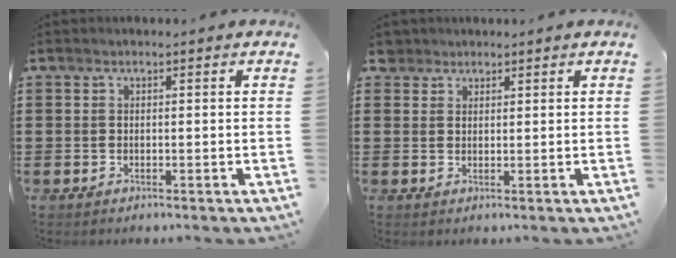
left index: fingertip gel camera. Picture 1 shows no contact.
{"total": 2.2, "force": [1.8, 1.2, 0.1], "torque": [-0.010, 0.009, 0.034]}